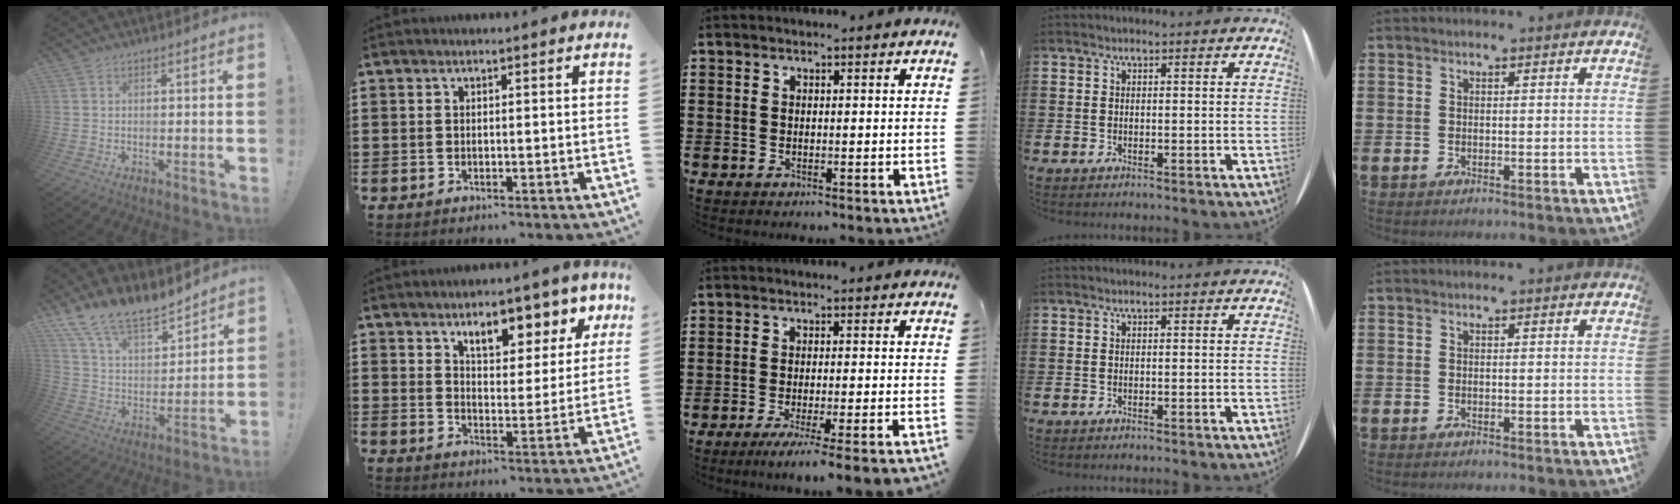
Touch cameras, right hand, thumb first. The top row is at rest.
{"thumb": {"total": 13.9, "force": [12.3, 4.2, 4.9], "torque": [-0.106, -0.097, 0.226]}, "index": {"total": 7.7, "force": [5.7, 2.7, 4.4], "torque": [-0.074, -0.015, 0.095]}, "middle": {"total": 3.9, "force": [-3.3, -0.8, 2.0], "torque": [-0.030, -0.015, -0.061]}}